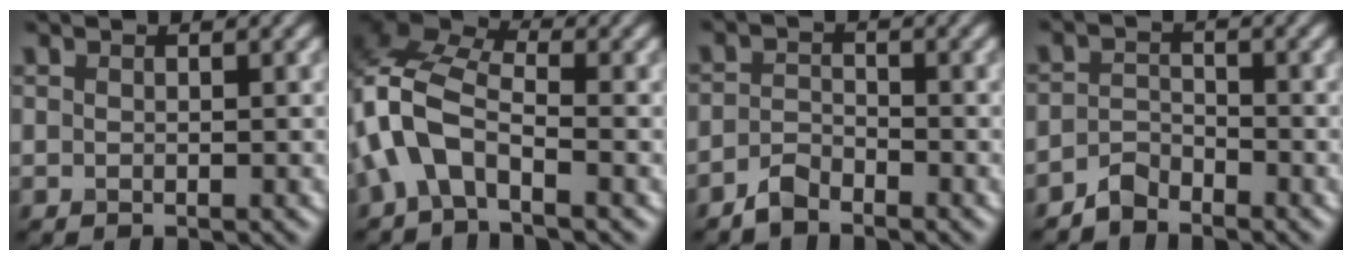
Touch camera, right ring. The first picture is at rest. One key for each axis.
{"total": 7.3, "fx": -1.9, "fy": 3.9, "fz": 5.8, "tx": -0.133, "ty": 0.016, "tz": -0.056}
{"total": 2.0, "fx": -1.7, "fy": 0.9, "fz": 0.6, "tx": -0.010, "ty": 0.008, "tz": -0.037}
{"total": 2.1, "fx": -1.9, "fy": 0.9, "fz": 0.3, "tx": -0.003, "ty": 0.012, "tz": -0.040}